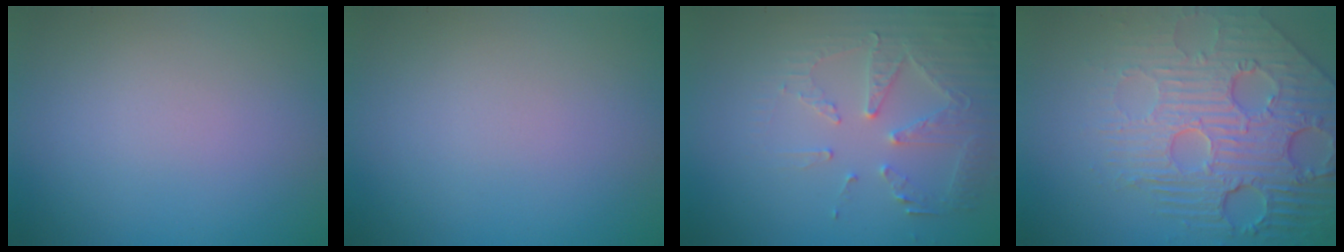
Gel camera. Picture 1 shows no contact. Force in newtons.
{"total": 0.0}
{"total": 4.1, "press": 3.7, "slide": 1.7}
{"total": 8.4, "press": 5.9, "slide": 5.9}